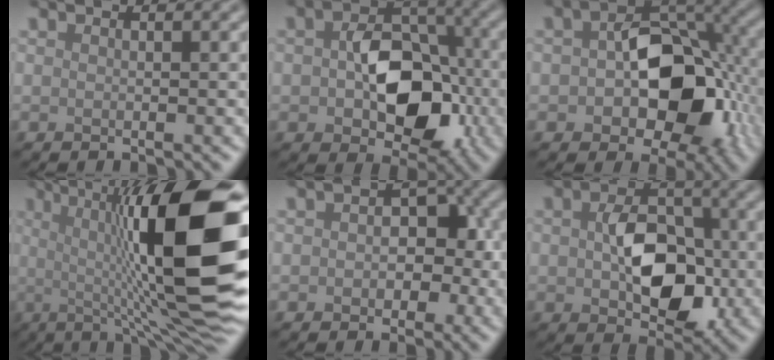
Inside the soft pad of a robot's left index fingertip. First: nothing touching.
{"total": 8.4, "force": [-0.8, 5.7, 6.2], "torque": [-0.093, -0.003, -0.008]}
{"total": 10.0, "force": [-1.4, 6.3, 7.7], "torque": [-0.111, 0.003, -0.023]}
{"total": 16.0, "force": [1.2, 3.2, 15.6], "torque": [-0.203, 0.014, 0.008]}
{"total": 3.5, "force": [-0.3, 2.6, 2.4], "torque": [-0.020, 0.001, -0.009]}
{"total": 7.6, "force": [-0.2, 5.0, 5.7], "torque": [-0.096, -0.007, -0.001]}